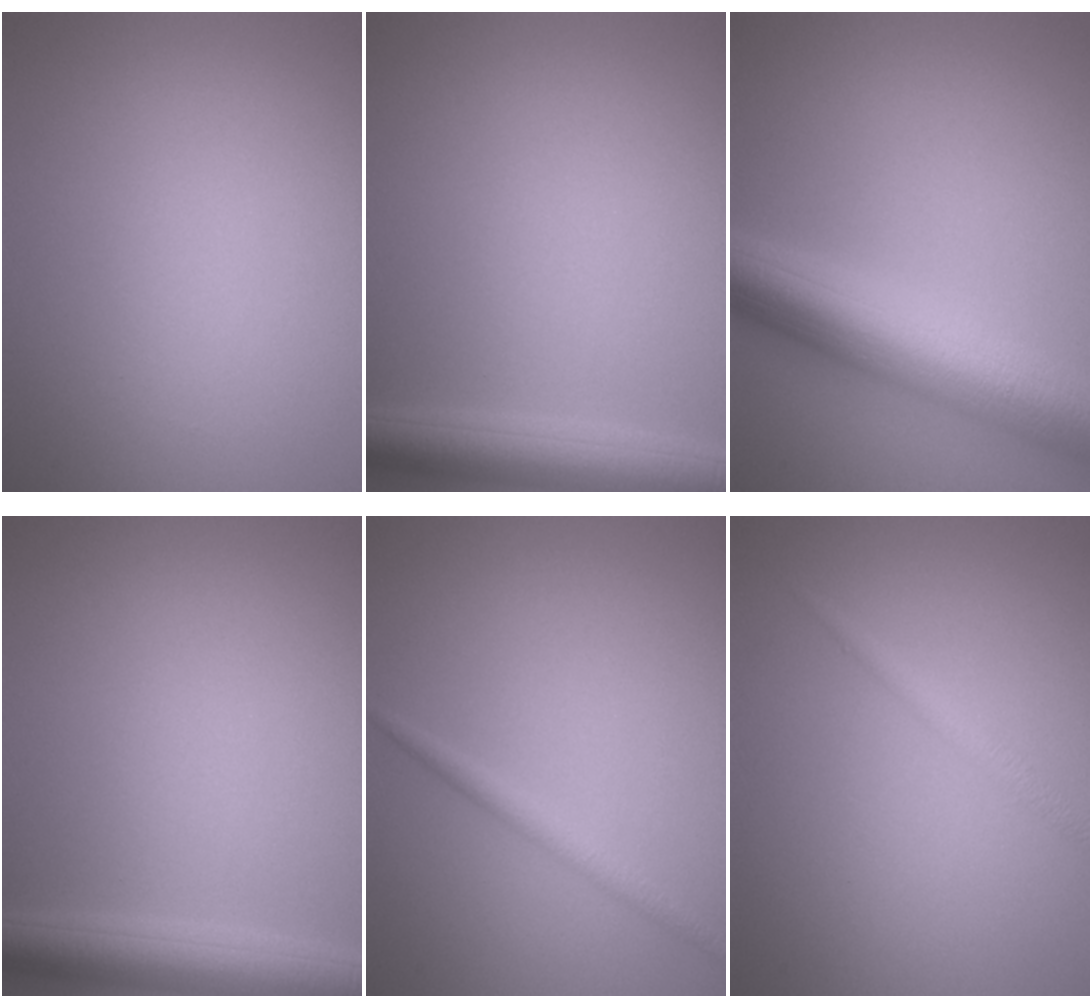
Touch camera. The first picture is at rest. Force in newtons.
{"total": 4.5, "press": 4.5, "slide": 0.2}
{"total": 9.2, "press": 9.2, "slide": 0.3}
{"total": 4.5, "press": 4.5, "slide": 0.2}
{"total": 1.5, "press": 1.5, "slide": 0.0}
{"total": 1.3, "press": 1.3, "slide": 0.1}